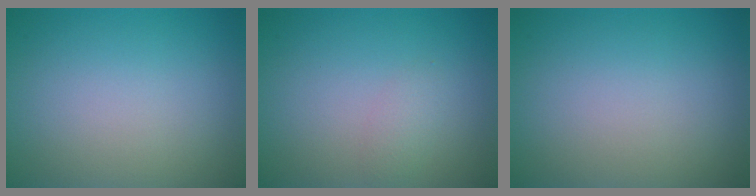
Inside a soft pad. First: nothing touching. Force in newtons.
{"total": 1.1, "press": 1.1, "slide": 0.1}
{"total": 0.0}